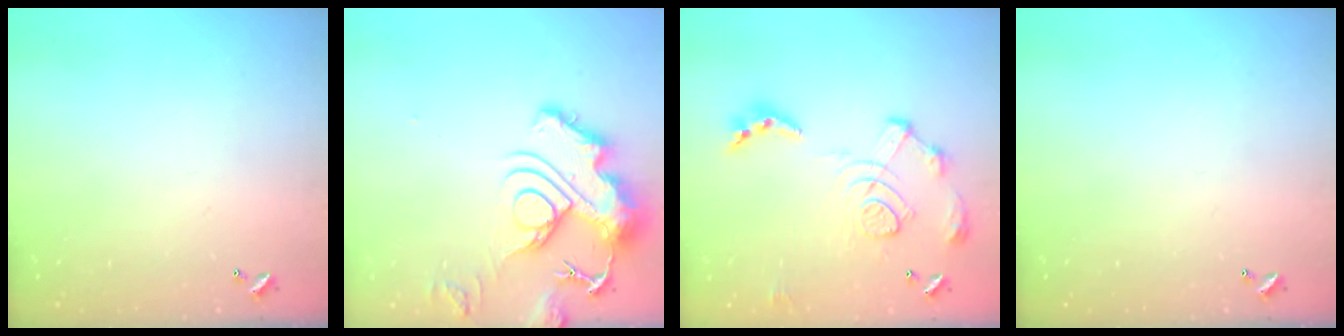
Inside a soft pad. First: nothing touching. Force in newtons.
{"total": 16.4, "press": 16.3, "slide": 1.5}
{"total": 13.9, "press": 13.8, "slide": 1.5}
{"total": 0.0}